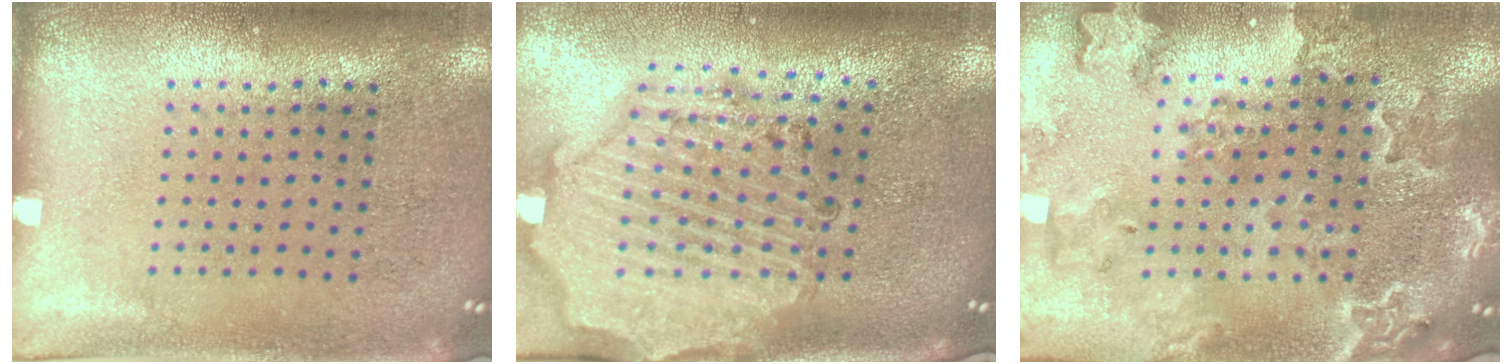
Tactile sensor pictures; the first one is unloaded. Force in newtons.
{"total": 2.7, "press": 2.4, "slide": 1.1}
{"total": 2.0, "press": 2.0, "slide": 0.2}